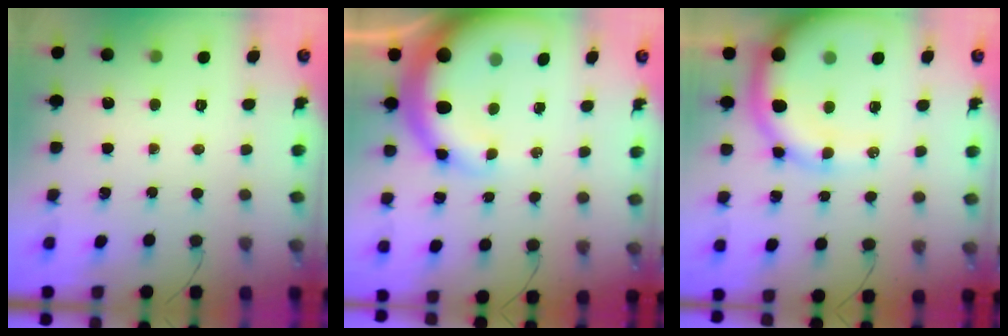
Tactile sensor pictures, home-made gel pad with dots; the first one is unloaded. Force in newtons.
{"total": 15.2, "press": 14.9, "slide": 2.8}
{"total": 14.2, "press": 13.7, "slide": 3.8}